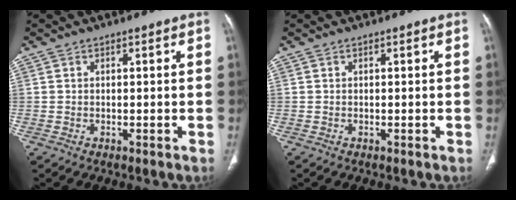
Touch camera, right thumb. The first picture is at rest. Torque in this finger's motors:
{"motor_torque": [0.00, 0.00, -0.02, -0.01, 0.00]}